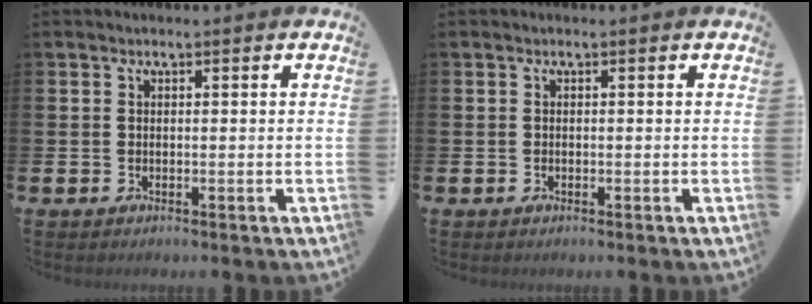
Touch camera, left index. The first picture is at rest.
{"total": 0.0}